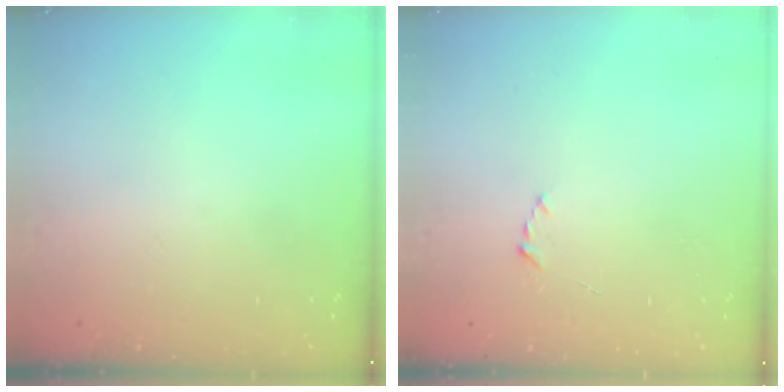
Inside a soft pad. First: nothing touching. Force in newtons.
{"total": 2.2, "press": 2.1, "slide": 0.3}